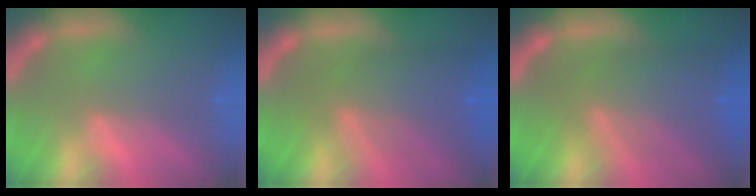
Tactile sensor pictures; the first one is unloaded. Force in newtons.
{"total": 7.1}
{"total": 7.6}